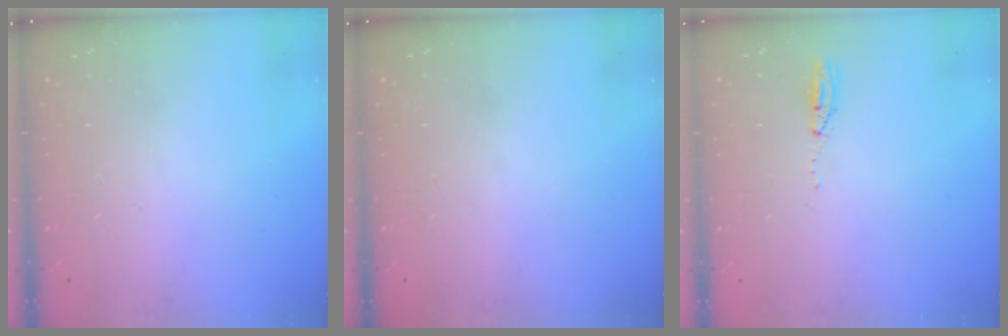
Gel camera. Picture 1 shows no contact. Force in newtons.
{"total": 0.0}
{"total": 3.3, "press": 2.9, "slide": 1.7}